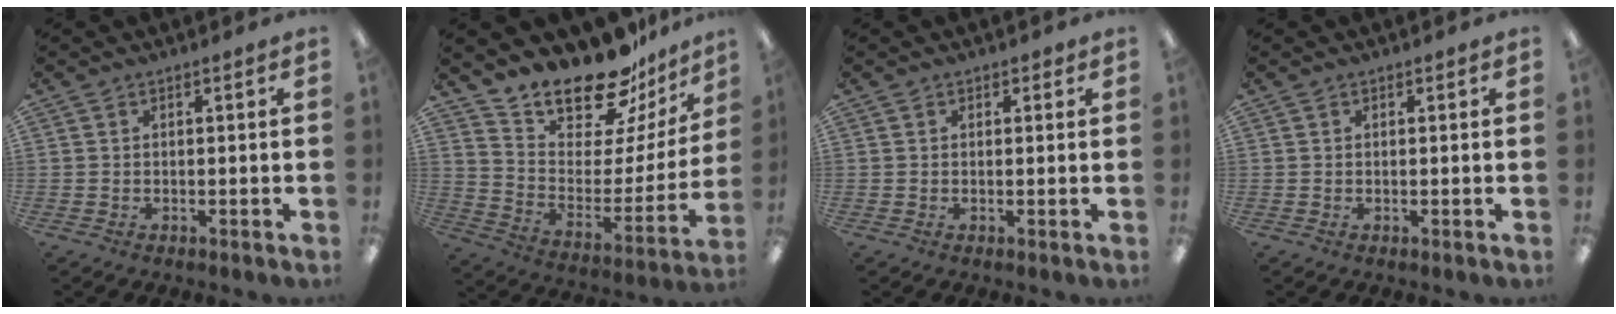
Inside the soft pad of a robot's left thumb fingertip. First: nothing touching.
{"total": 18.9, "force": [17.2, 5.7, 5.3], "torque": [-0.097, -0.149, 0.300]}
{"total": 0.8, "force": [0.5, 0.6, 0.2], "torque": [0.004, -0.001, 0.007]}
{"total": 0.0}